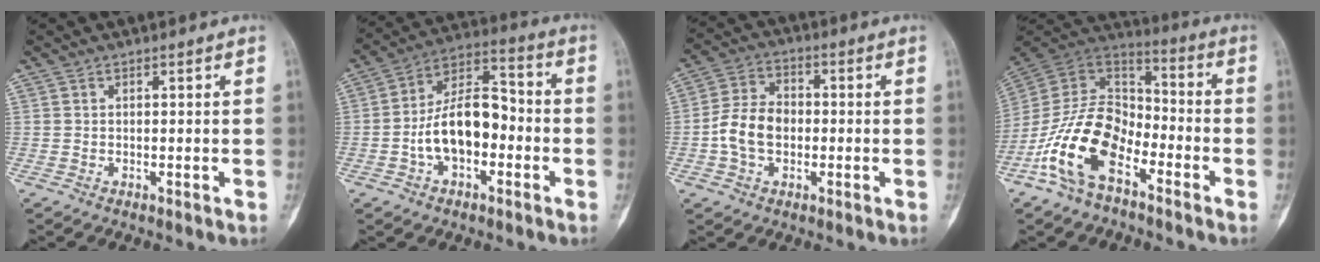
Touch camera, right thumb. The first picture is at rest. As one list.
[{"total": 13.8, "force": [-3.1, 8.0, 10.8], "torque": [-0.174, 0.048, -0.063]}, {"total": 8.8, "force": [-1.3, 6.3, 6.0], "torque": [-0.104, 0.024, -0.033]}, {"total": 17.4, "force": [-8.4, 9.8, 11.8], "torque": [-0.213, 0.070, -0.168]}]